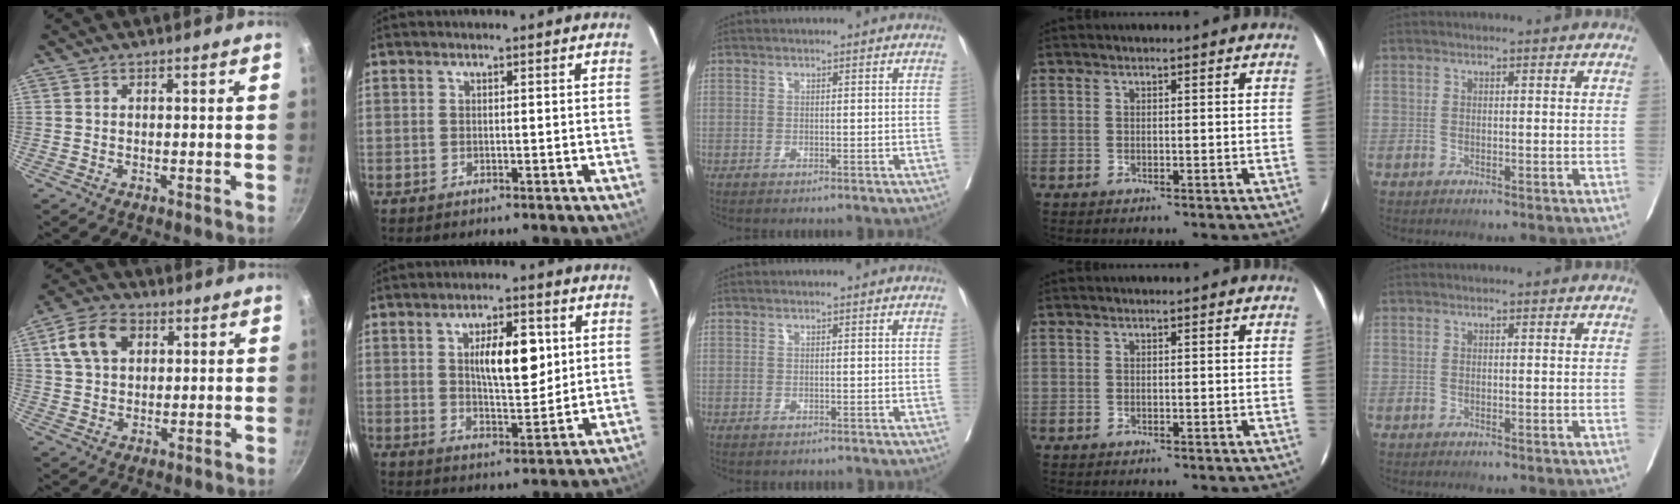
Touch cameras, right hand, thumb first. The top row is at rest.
{"thumb": {"total": 9.9, "force": [3.4, 6.8, 6.3], "torque": [-0.105, 0.006, 0.057]}, "index": {"total": 9.1, "force": [2.3, 3.1, 8.3], "torque": [-0.133, 0.006, 0.043]}, "middle": {"total": 0.6, "force": [-0.6, 0.3, 0.1], "torque": [-0.006, 0.001, -0.011]}}